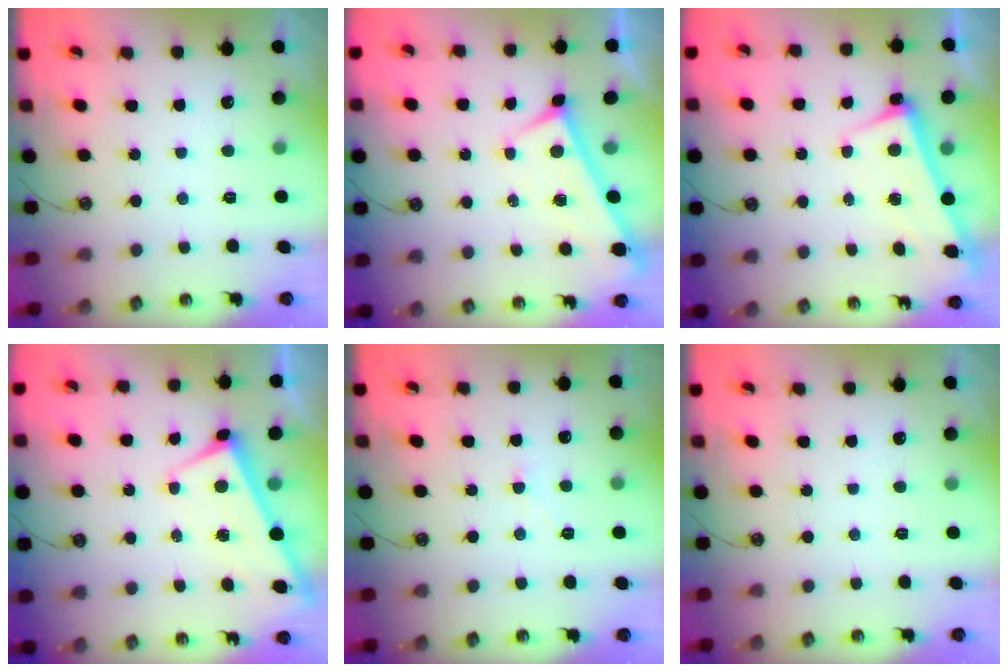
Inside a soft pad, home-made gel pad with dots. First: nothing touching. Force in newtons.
{"total": 0.0}
{"total": 2.8, "press": 2.7, "slide": 0.4}
{"total": 1.0, "press": 1.0, "slide": 0.0}
{"total": 1.7, "press": 1.6, "slide": 0.5}
{"total": 0.0}